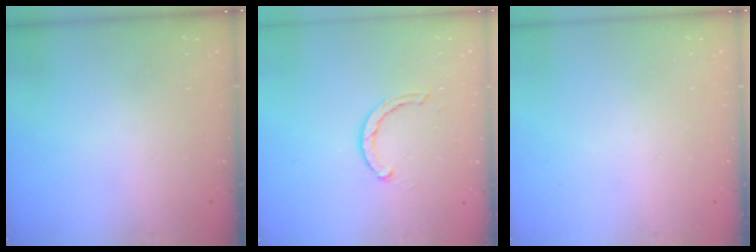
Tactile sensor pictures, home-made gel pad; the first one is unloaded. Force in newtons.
{"total": 2.6, "press": 2.5, "slide": 0.4}
{"total": 0.0}